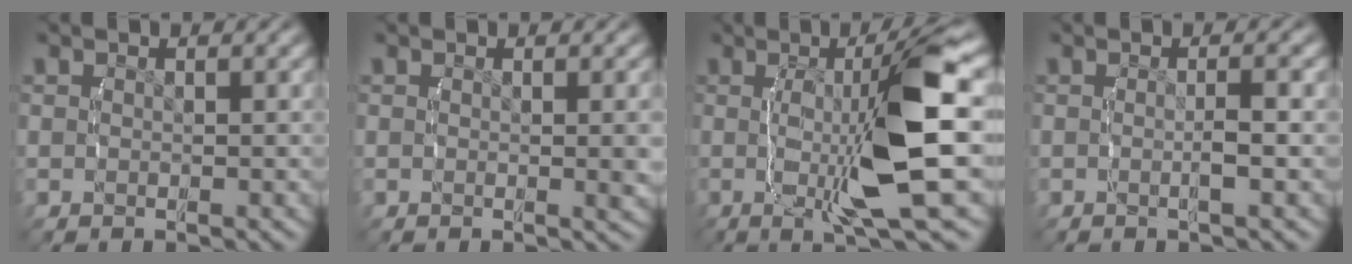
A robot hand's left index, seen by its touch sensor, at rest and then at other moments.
{"total": 1.1, "force": [0.1, -0.1, 1.1], "torque": [-0.015, -0.003, 0.002]}
{"total": 8.8, "force": [0.2, 0.8, 8.7], "torque": [-0.143, 0.000, 0.011]}
{"total": 1.8, "force": [-0.4, -0.4, 1.7], "torque": [-0.030, -0.001, -0.006]}